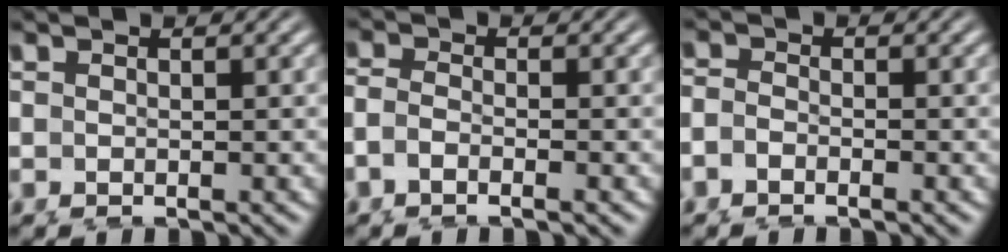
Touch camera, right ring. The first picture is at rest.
{"total": 3.0, "force": [-0.8, 2.3, 1.7], "torque": [-0.049, -0.013, -0.011]}
{"total": 2.0, "force": [-0.6, 1.7, 0.7], "torque": [-0.018, -0.010, -0.012]}